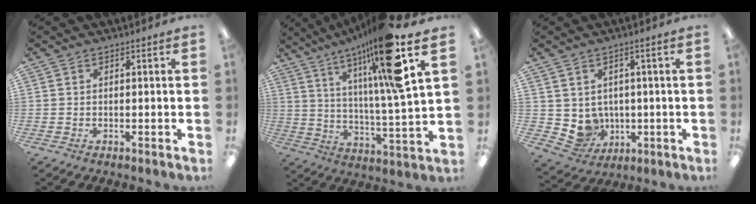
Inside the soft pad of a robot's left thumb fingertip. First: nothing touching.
{"total": 20.9, "force": [13.2, 2.3, 16.0], "torque": [-0.261, -0.070, 0.193]}
{"total": 5.9, "force": [1.1, 5.7, 0.9], "torque": [-0.026, -0.018, 0.030]}